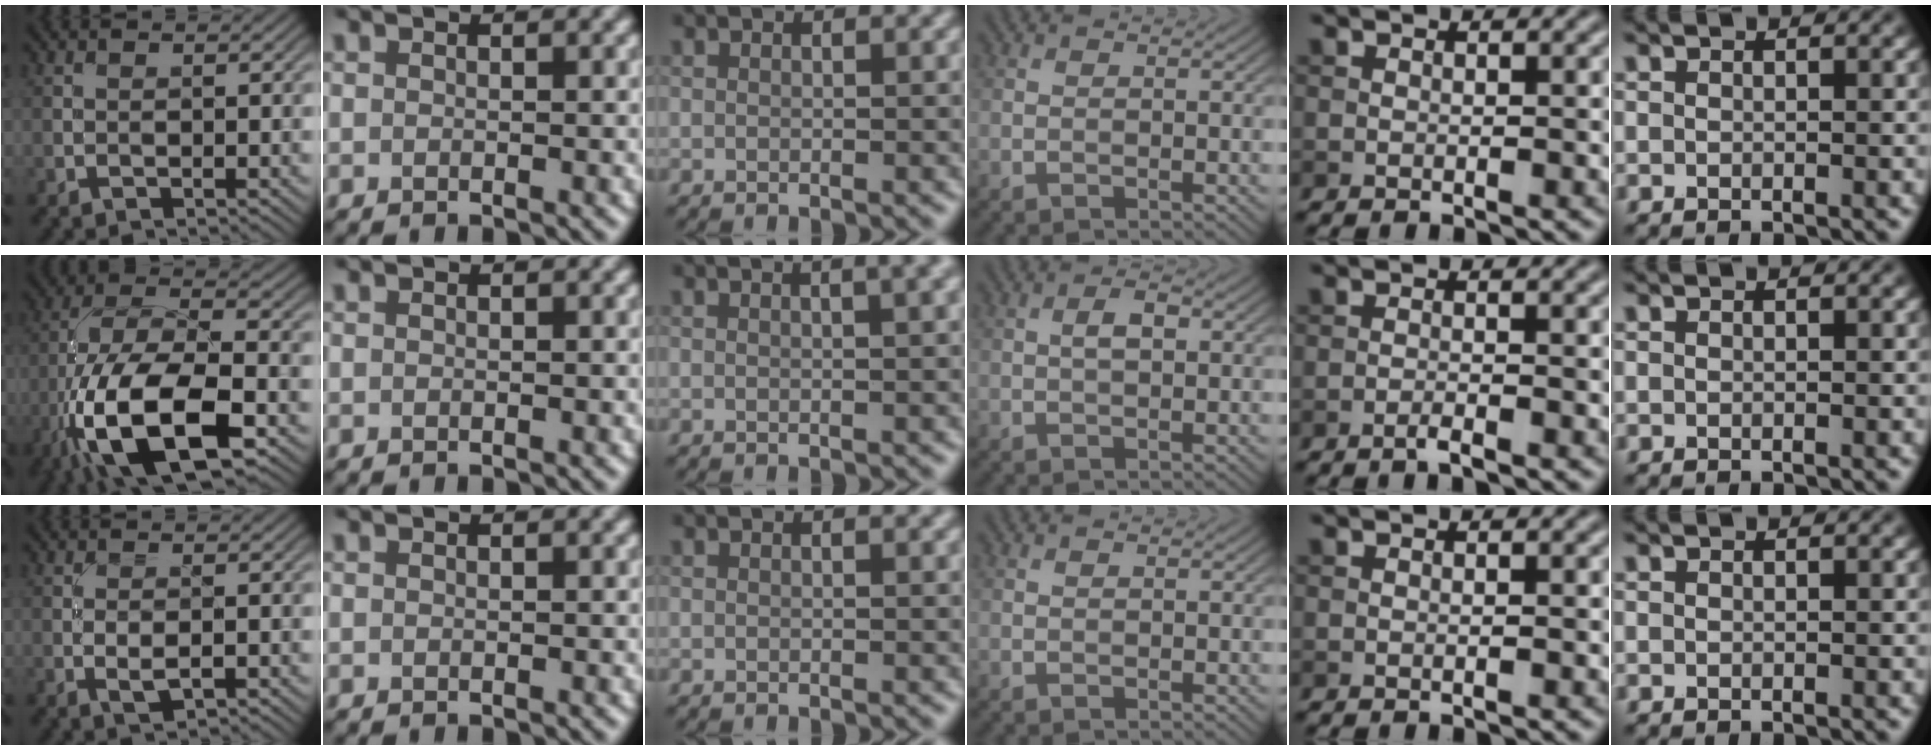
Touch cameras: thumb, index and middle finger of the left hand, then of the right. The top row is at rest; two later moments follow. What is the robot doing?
{"motion": "unscrew", "object": "medicine bottle"}